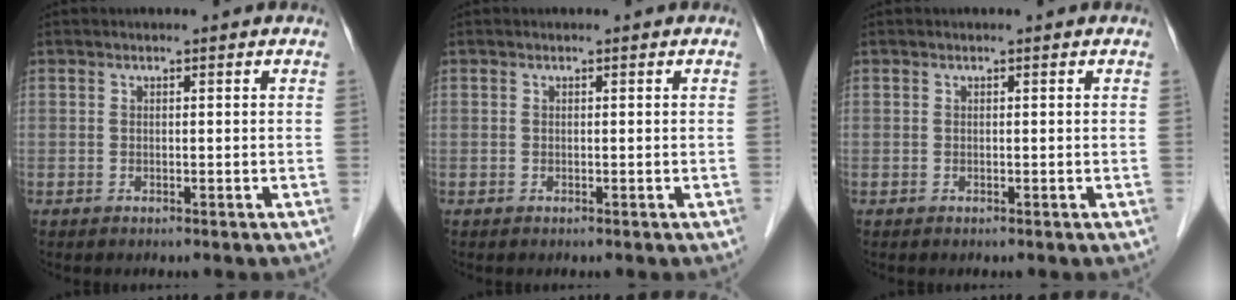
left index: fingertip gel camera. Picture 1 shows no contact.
{"total": 0.0}
{"total": 0.0}